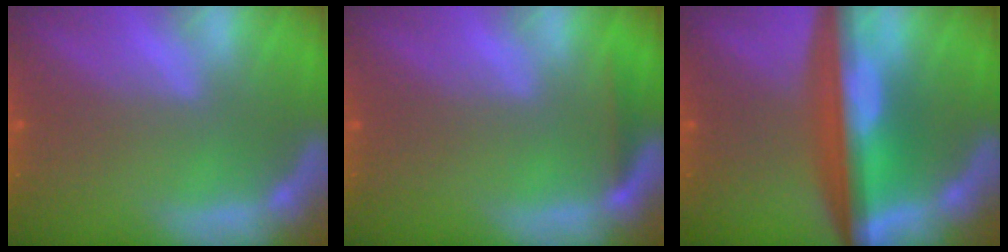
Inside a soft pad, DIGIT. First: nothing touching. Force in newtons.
{"total": 1.4}
{"total": 10.0}